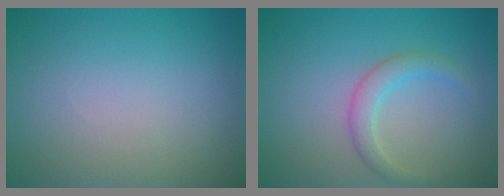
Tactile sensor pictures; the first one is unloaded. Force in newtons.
{"total": 2.3, "press": 2.3, "slide": 0.0}